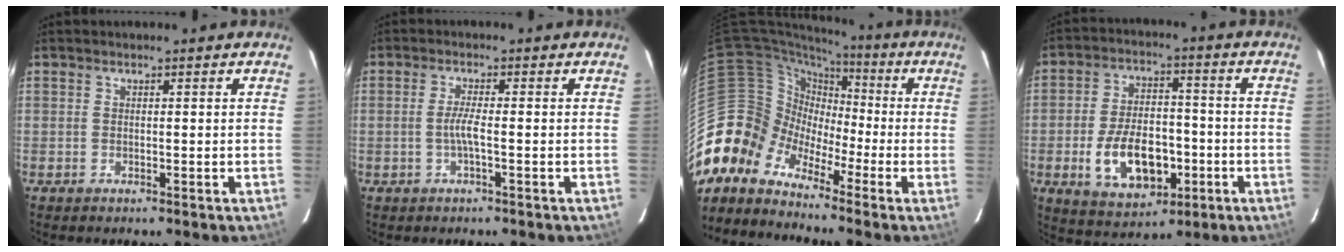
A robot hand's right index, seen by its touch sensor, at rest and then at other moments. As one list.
[{"total": 2.6, "force": [-0.8, -0.2, 2.4], "torque": [-0.050, 0.000, -0.016]}, {"total": 8.8, "force": [-5.6, 6.8, 0.5], "torque": [-0.019, 0.043, -0.142]}, {"total": 13.5, "force": [-4.1, 7.8, 10.1], "torque": [-0.206, 0.006, -0.052]}]